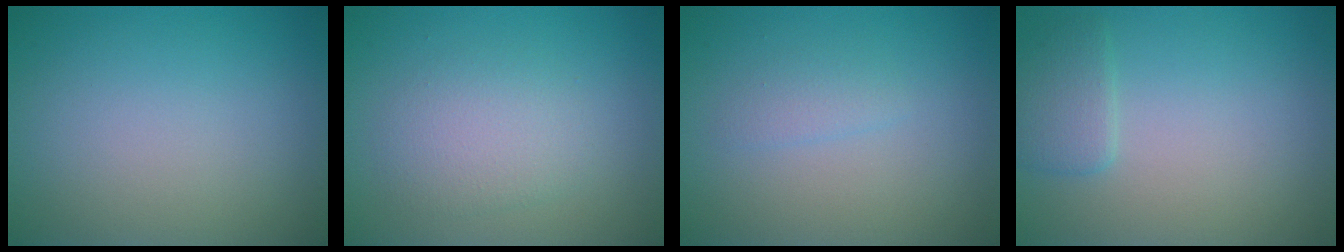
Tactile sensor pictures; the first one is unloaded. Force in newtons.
{"total": 2.9, "press": 2.9, "slide": 0.1}
{"total": 1.1, "press": 1.1, "slide": 0.1}
{"total": 1.9, "press": 1.9, "slide": 0.1}